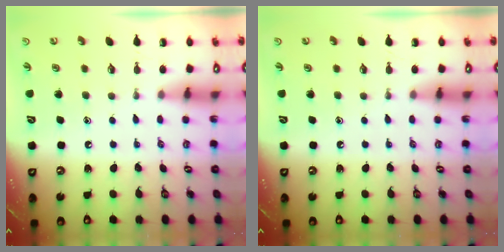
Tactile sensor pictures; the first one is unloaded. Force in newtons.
{"total": 0.0}